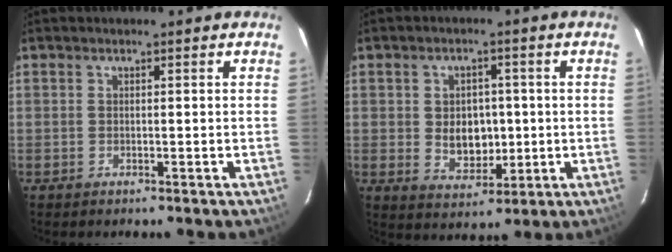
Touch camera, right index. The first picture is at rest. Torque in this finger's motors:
{"motor_torque": [0.16, 0.05, 0.36, 0.02]}